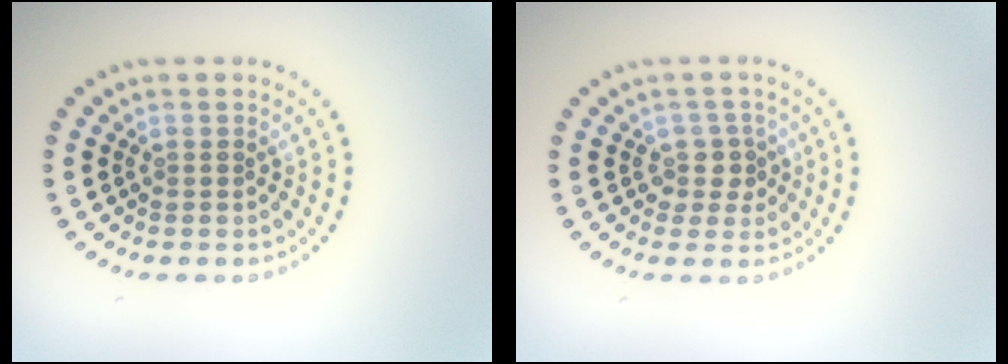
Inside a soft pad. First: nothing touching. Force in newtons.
{"total": 2.2, "press": 1.7, "slide": 1.4}